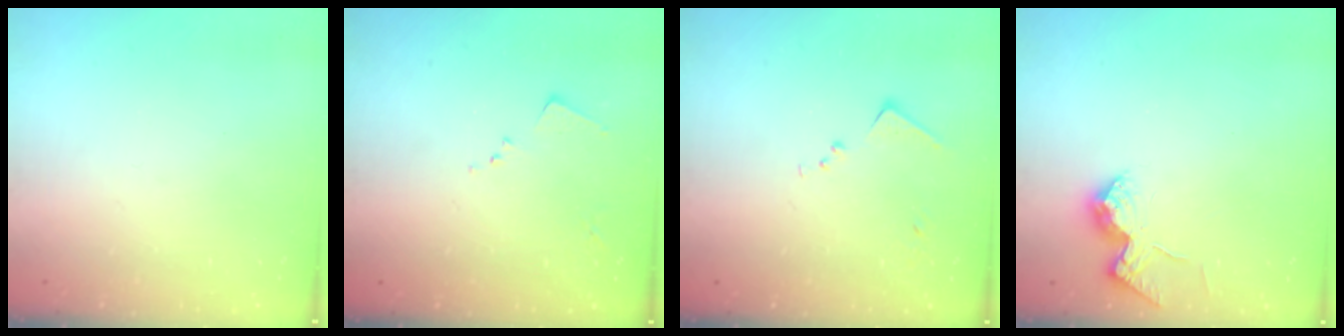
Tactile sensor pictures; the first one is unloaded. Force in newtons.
{"total": 5.7, "press": 5.7, "slide": 0.7}
{"total": 6.9, "press": 6.9, "slide": 0.5}
{"total": 12.2, "press": 12.2, "slide": 0.5}